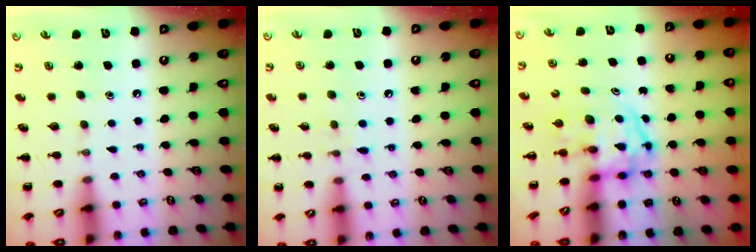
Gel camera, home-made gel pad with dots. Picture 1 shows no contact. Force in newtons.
{"total": 5.3, "press": 5.0, "slide": 1.9}
{"total": 4.0, "press": 3.9, "slide": 0.6}